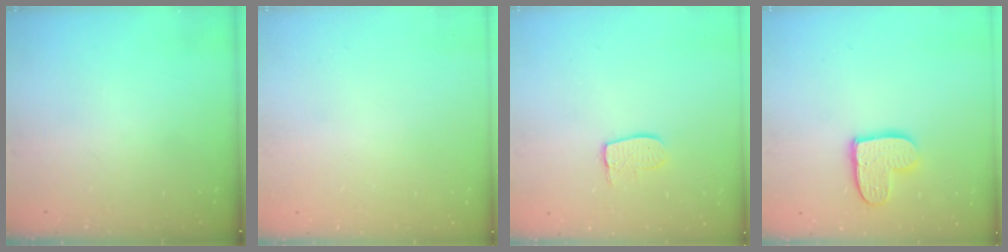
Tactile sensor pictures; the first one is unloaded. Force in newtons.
{"total": 0.0}
{"total": 7.6, "press": 7.6, "slide": 0.2}
{"total": 12.1, "press": 12.0, "slide": 0.9}